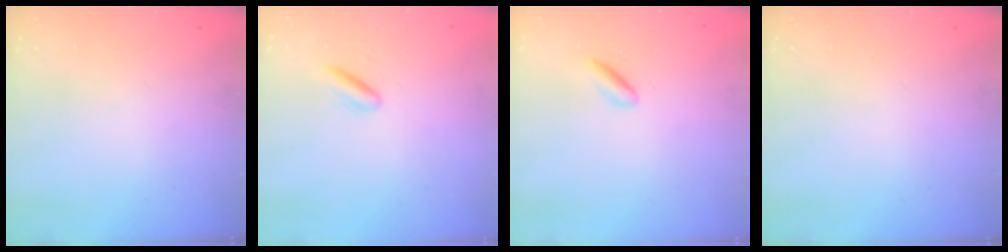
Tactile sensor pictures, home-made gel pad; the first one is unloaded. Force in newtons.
{"total": 2.1, "press": 1.9, "slide": 0.9}
{"total": 1.5, "press": 1.3, "slide": 0.7}
{"total": 0.0}